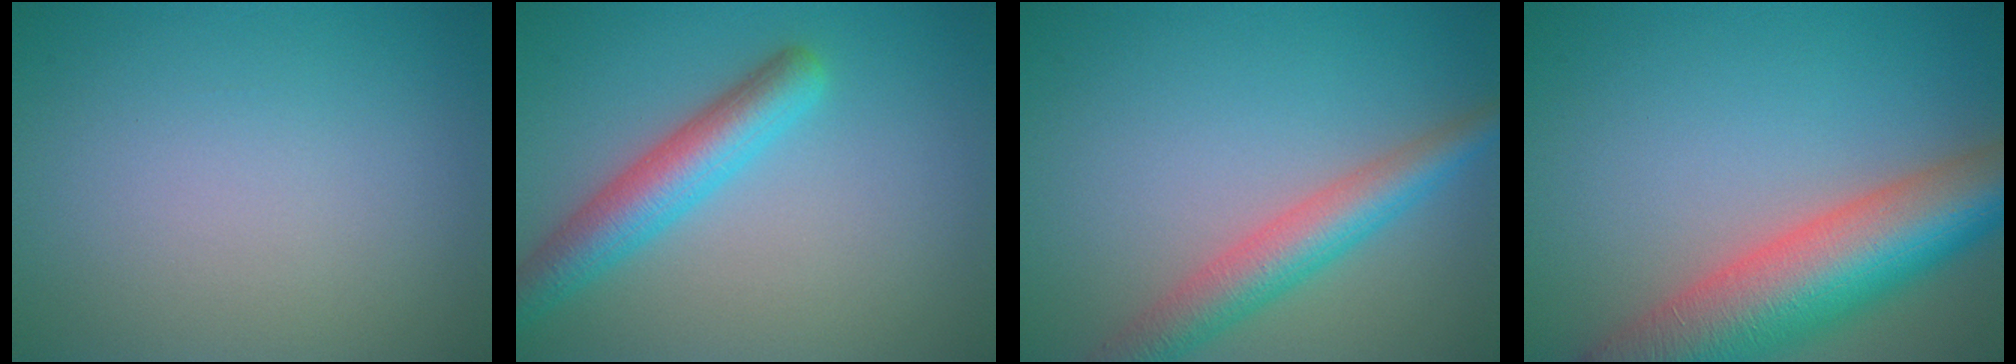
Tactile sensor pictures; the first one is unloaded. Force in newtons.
{"total": 4.6, "press": 4.6, "slide": 0.2}
{"total": 4.8, "press": 4.8, "slide": 0.2}
{"total": 11.6, "press": 11.6, "slide": 0.4}